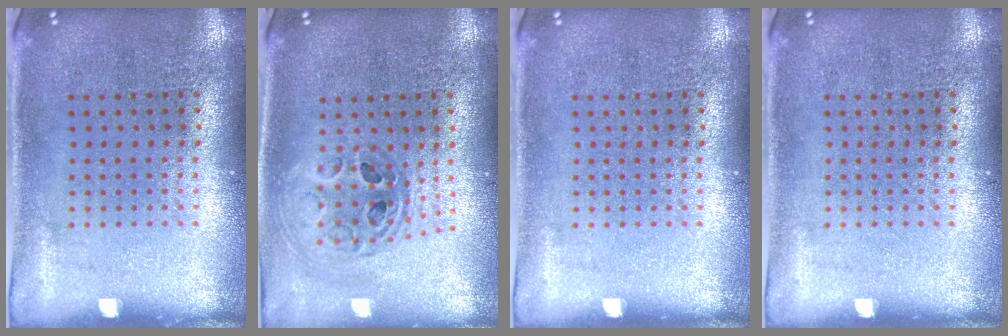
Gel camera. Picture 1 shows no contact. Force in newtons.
{"total": 1.0, "press": 0.9, "slide": 0.3}
{"total": 0.0}
{"total": 0.0}